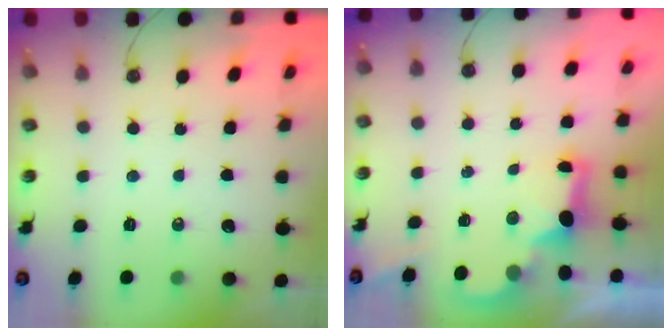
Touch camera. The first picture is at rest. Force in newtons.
{"total": 2.4, "press": 2.3, "slide": 0.7}